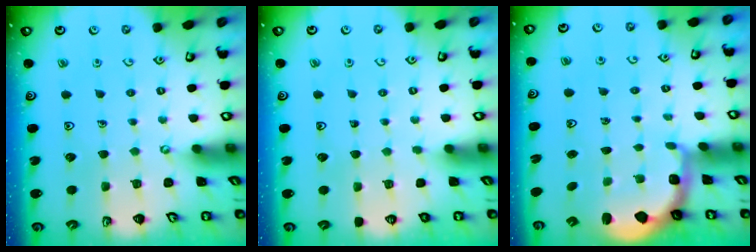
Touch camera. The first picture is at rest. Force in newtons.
{"total": 0.0}
{"total": 2.1, "press": 1.4, "slide": 1.6}